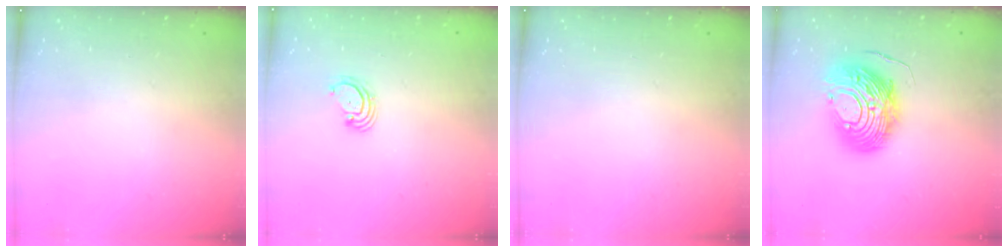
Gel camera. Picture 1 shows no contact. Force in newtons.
{"total": 3.0, "press": 3.0, "slide": 0.3}
{"total": 0.0}
{"total": 13.7, "press": 13.7, "slide": 1.3}